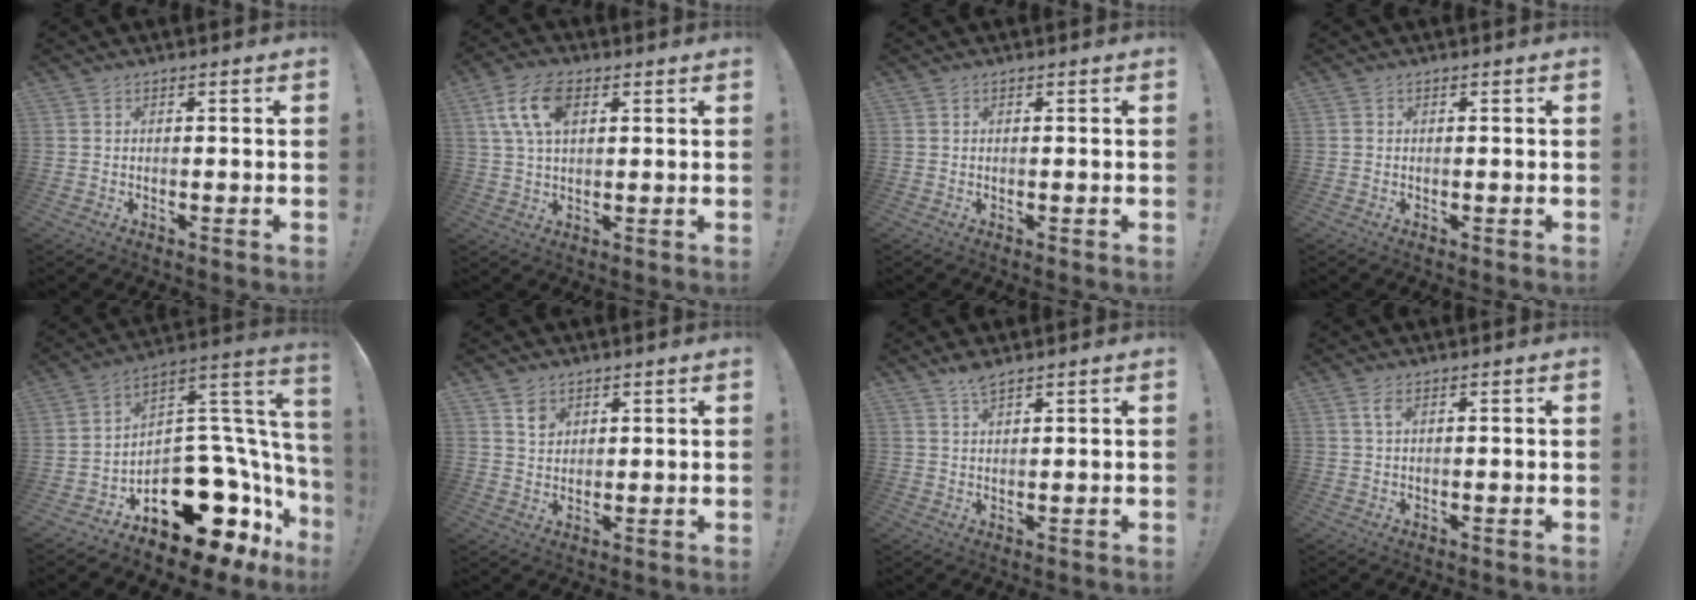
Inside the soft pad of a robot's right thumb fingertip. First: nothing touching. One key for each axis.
{"total": 11.1, "fx": 3.7, "fy": 6.3, "fz": 8.3, "tx": -0.157, "ty": 0.004, "tz": 0.069}
{"total": 0.0}
{"total": 0.5, "fx": -0.1, "fy": 0.5, "fz": -0.1, "tx": 0.004, "ty": 0.002, "tz": -0.002}
{"total": 20.0, "fx": -11.2, "fy": 11.0, "fz": 12.4, "tx": -0.125, "ty": 0.040, "tz": -0.167}
{"total": 4.1, "fx": 2.6, "fy": 2.9, "fz": 1.1, "tx": 0.001, "ty": -0.017, "tz": 0.045}
{"total": 3.2, "fx": 2.6, "fy": 0.5, "fz": 1.8, "tx": -0.028, "ty": -0.017, "tz": 0.044}
{"total": 2.2, "fx": 0.8, "fy": 0.5, "fz": 1.9, "tx": -0.033, "ty": 0.000, "tz": 0.012}